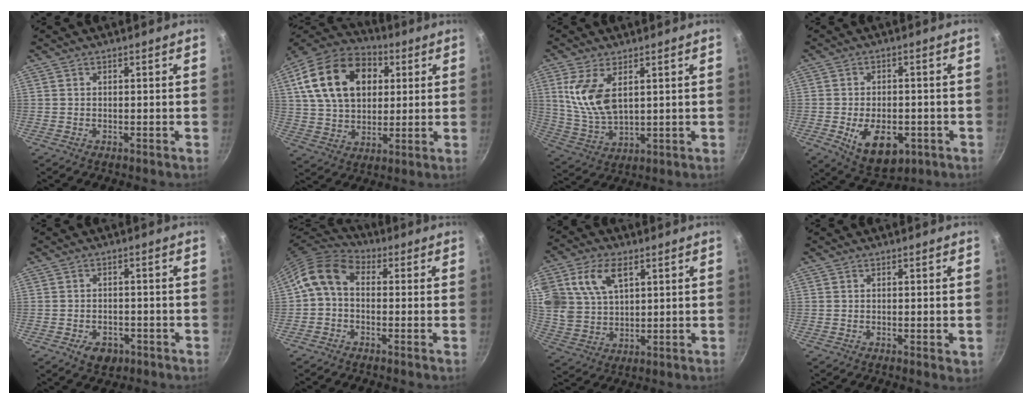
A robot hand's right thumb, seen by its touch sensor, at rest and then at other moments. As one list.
[{"total": 21.4, "force": [6.2, 14.7, 14.3], "torque": [-0.233, 0.010, 0.099]}, {"total": 10.5, "force": [3.4, 5.4, 8.4], "torque": [-0.164, -0.023, 0.078]}, {"total": 10.9, "force": [-3.4, 6.6, 8.0], "torque": [-0.104, 0.000, -0.037]}, {"total": 4.6, "force": [-2.3, 3.1, 2.5], "torque": [-0.030, 0.014, -0.025]}, {"total": 8.6, "force": [0.1, 6.2, 5.9], "torque": [-0.113, 0.032, -0.018]}, {"total": 15.3, "force": [6.2, 9.9, 9.8], "torque": [-0.195, -0.002, 0.124]}, {"total": 1.7, "force": [-0.2, 0.5, 1.6], "torque": [-0.020, -0.007, -0.003]}]